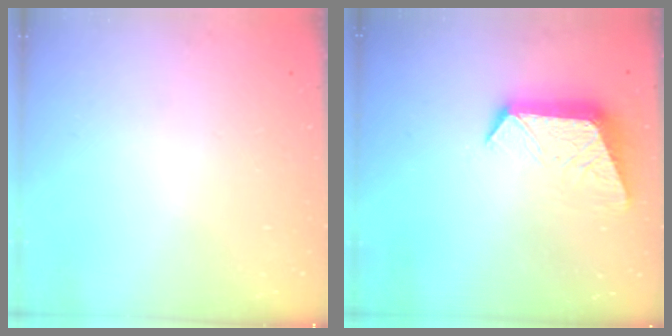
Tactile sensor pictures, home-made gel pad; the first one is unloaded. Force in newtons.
{"total": 10.7, "press": 10.6, "slide": 1.1}